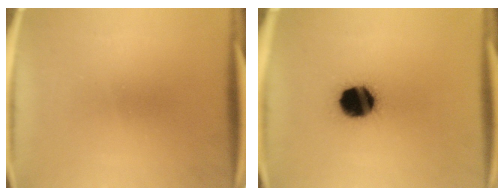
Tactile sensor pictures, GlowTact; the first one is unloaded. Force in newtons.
{"total": 14.2}